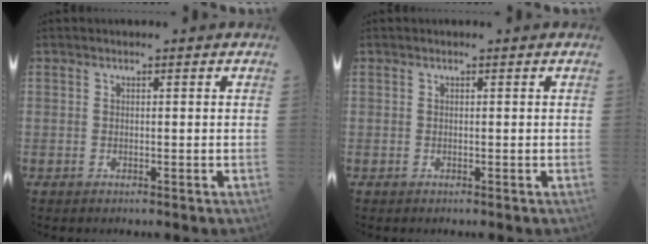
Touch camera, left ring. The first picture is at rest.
{"total": 0.0}